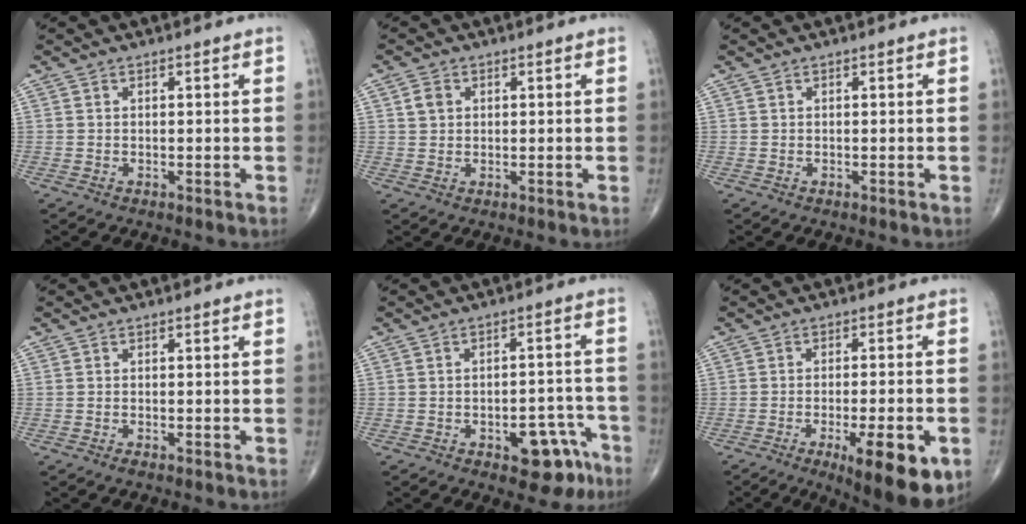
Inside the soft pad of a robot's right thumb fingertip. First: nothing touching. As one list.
[{"total": 2.6, "force": [0.8, 2.1, 1.3], "torque": [-0.018, 0.000, 0.015]}, {"total": 0.0}, {"total": 0.6, "force": [-0.5, 0.1, 0.4], "torque": [-0.012, 0.000, -0.010]}, {"total": 9.6, "force": [-5.1, 4.7, 6.6], "torque": [-0.055, 0.044, -0.059]}, {"total": 14.3, "force": [-6.0, 4.2, 12.3], "torque": [-0.139, 0.002, -0.074]}]